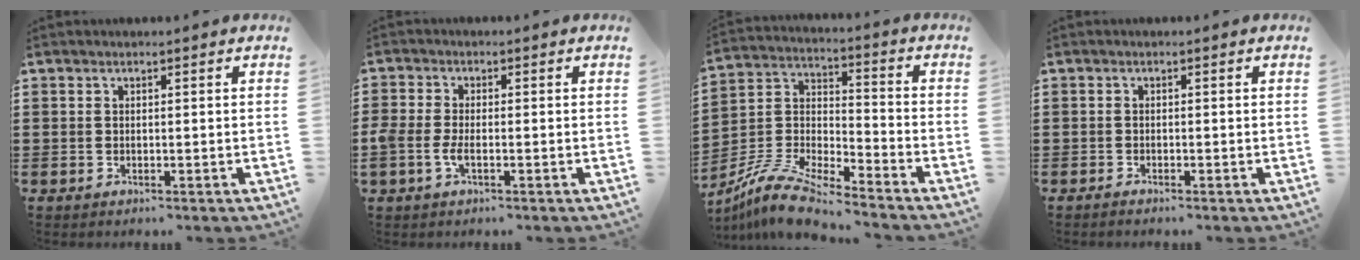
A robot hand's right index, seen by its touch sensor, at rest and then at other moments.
{"total": 3.0, "force": [-0.9, 1.2, 2.6], "torque": [-0.060, -0.003, -0.020]}
{"total": 9.5, "force": [-8.9, 1.0, 3.4], "torque": [-0.079, 0.012, -0.180]}
{"total": 0.8, "force": [-0.8, 0.0, 0.2], "torque": [-0.005, -0.003, -0.016]}